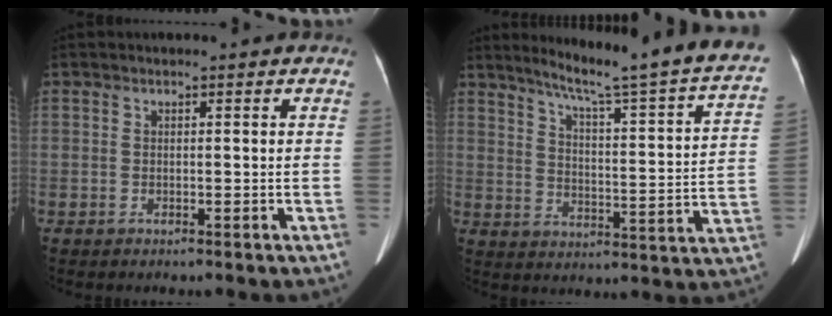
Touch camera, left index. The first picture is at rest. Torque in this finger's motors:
{"motor_torque": [0.64, -1.02, 0.04, 0.06]}